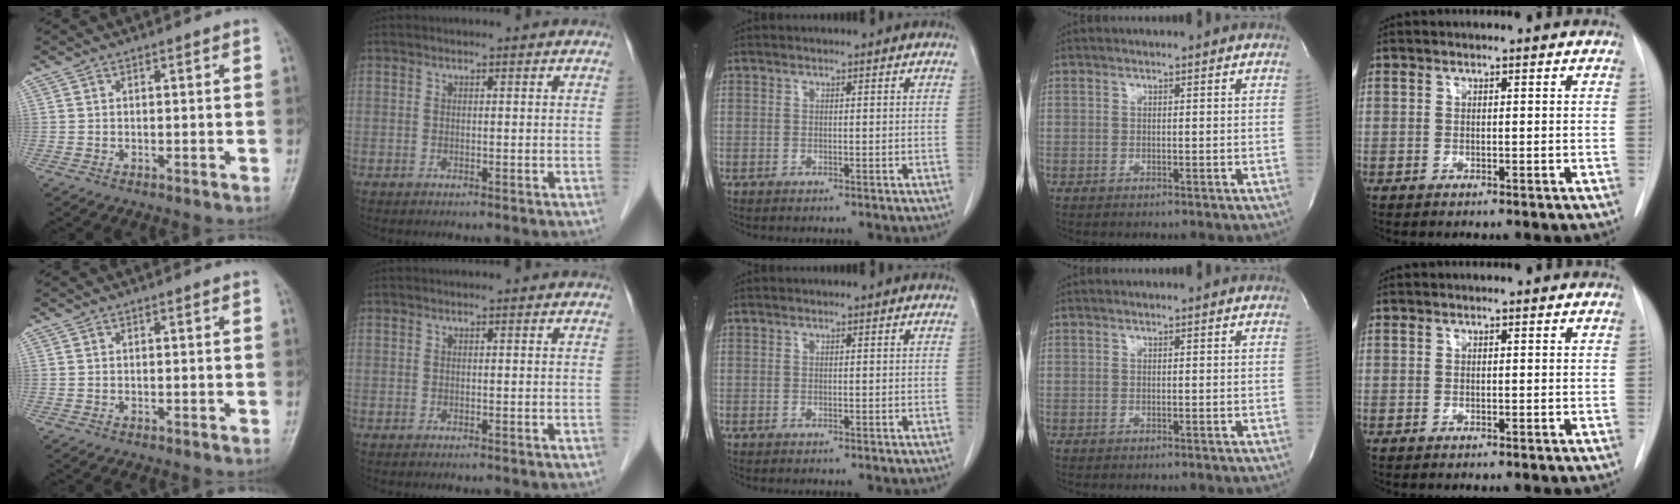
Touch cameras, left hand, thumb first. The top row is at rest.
{}